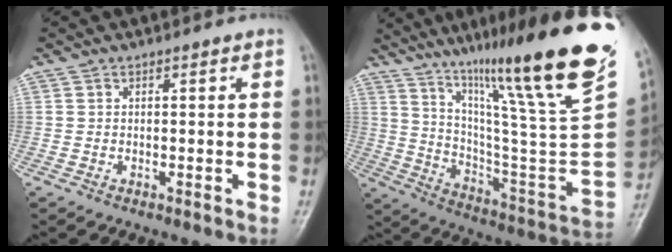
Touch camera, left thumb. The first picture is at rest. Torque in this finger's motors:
{"motor_torque": [0.73, 0.21, 1.48, -1.29, 0.51]}